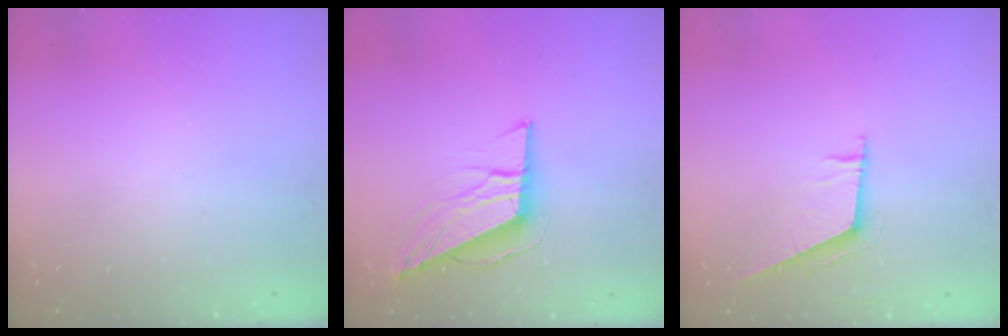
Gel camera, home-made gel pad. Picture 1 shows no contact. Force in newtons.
{"total": 9.4, "press": 9.4, "slide": 0.6}
{"total": 6.3, "press": 6.3, "slide": 0.7}